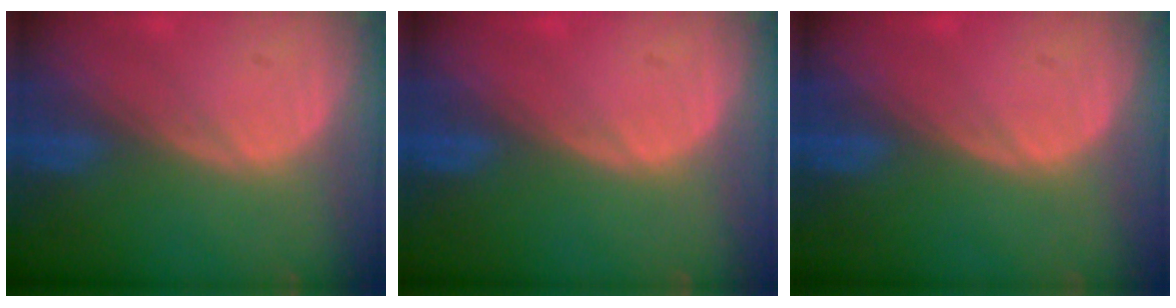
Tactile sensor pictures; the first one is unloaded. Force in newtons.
{"total": 0.0}
{"total": 0.0}